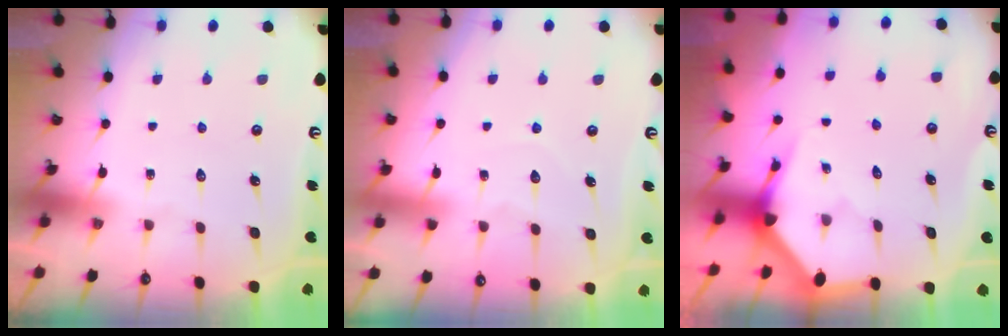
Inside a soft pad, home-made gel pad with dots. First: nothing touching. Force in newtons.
{"total": 4.8, "press": 4.8, "slide": 0.2}
{"total": 3.4, "press": 3.4, "slide": 0.1}